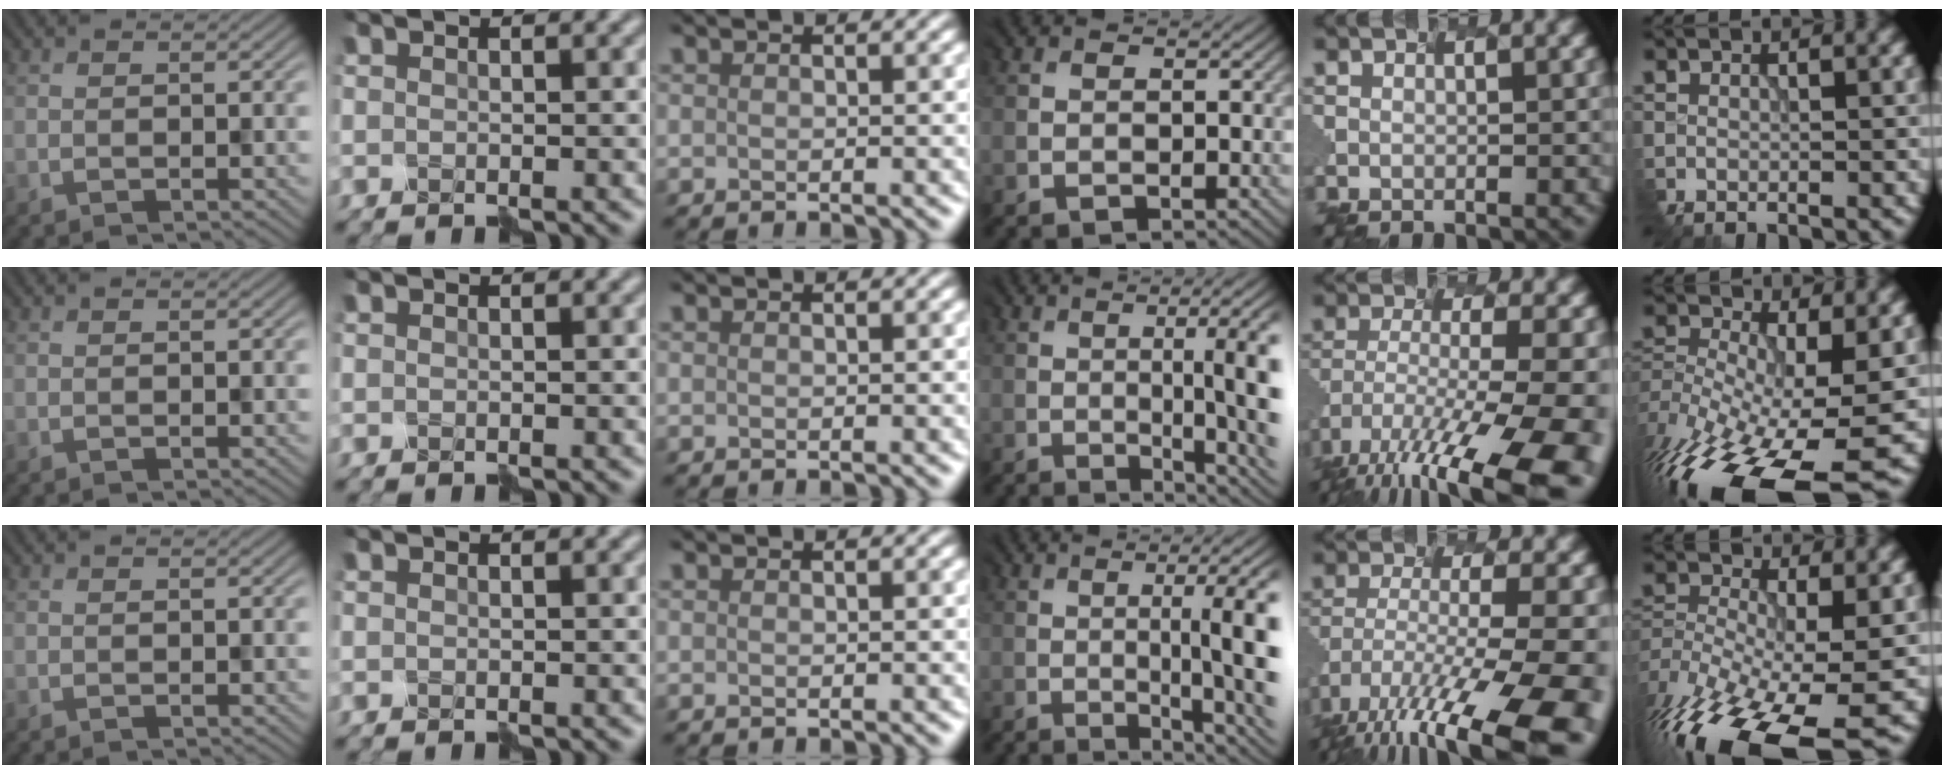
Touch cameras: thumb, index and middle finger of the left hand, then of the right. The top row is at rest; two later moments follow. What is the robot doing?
{"motion": "shake", "object": "plastic piggy bank"}